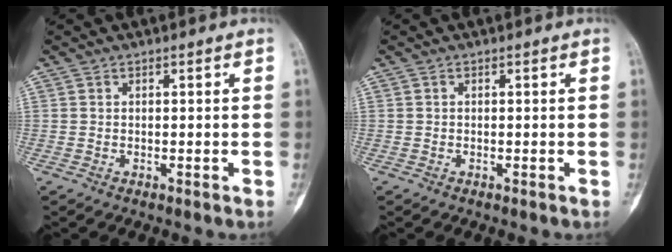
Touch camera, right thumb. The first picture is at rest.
{"total": 0.0}